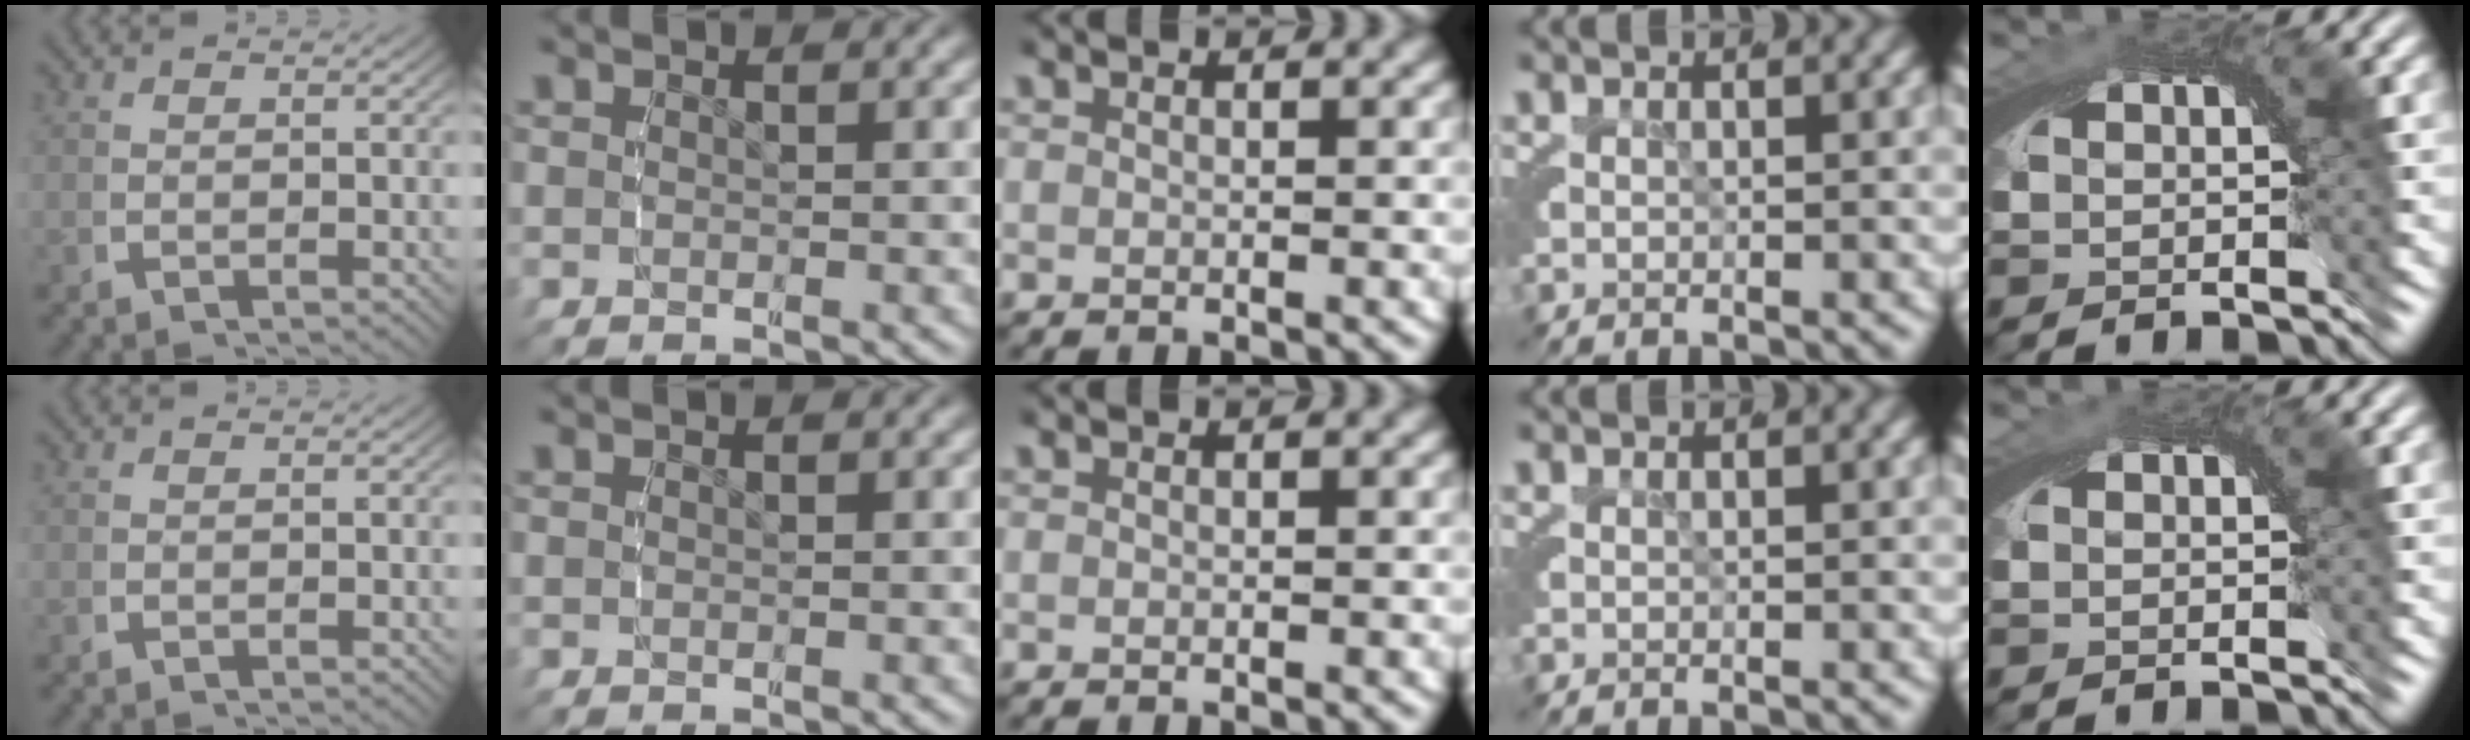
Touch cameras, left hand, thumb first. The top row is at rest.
{"little": {"total": 0.5, "force": [-0.4, -0.1, -0.3], "torque": [0.008, -0.002, -0.006]}}